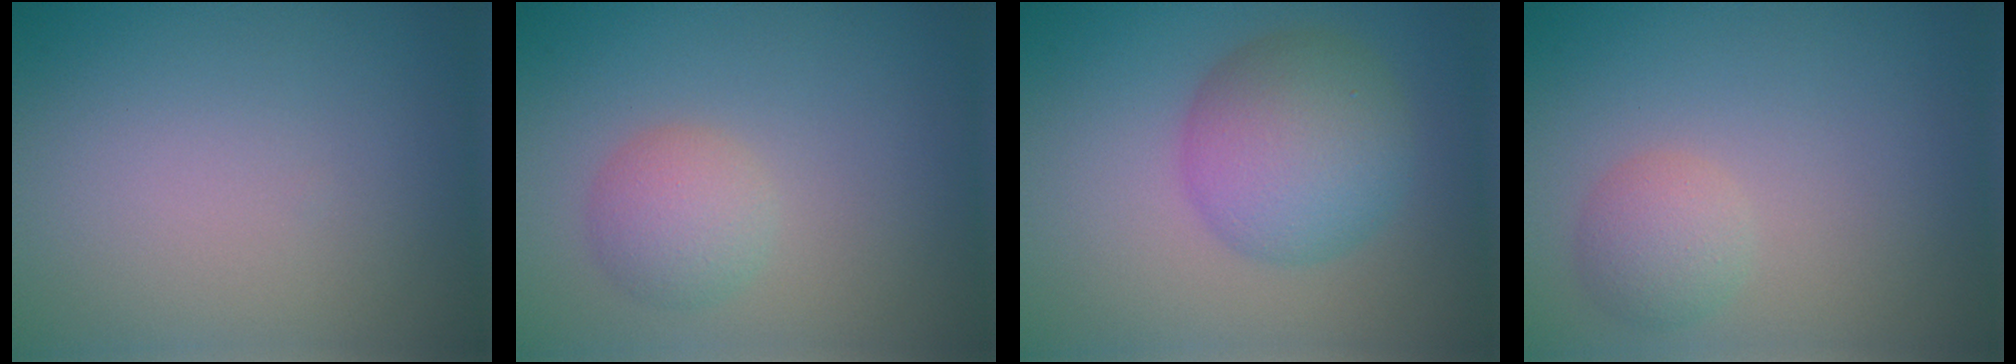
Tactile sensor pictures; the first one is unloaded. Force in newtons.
{"total": 2.7, "press": 2.7, "slide": 0.2}
{"total": 6.5, "press": 6.5, "slide": 0.2}
{"total": 2.3, "press": 2.3, "slide": 0.2}